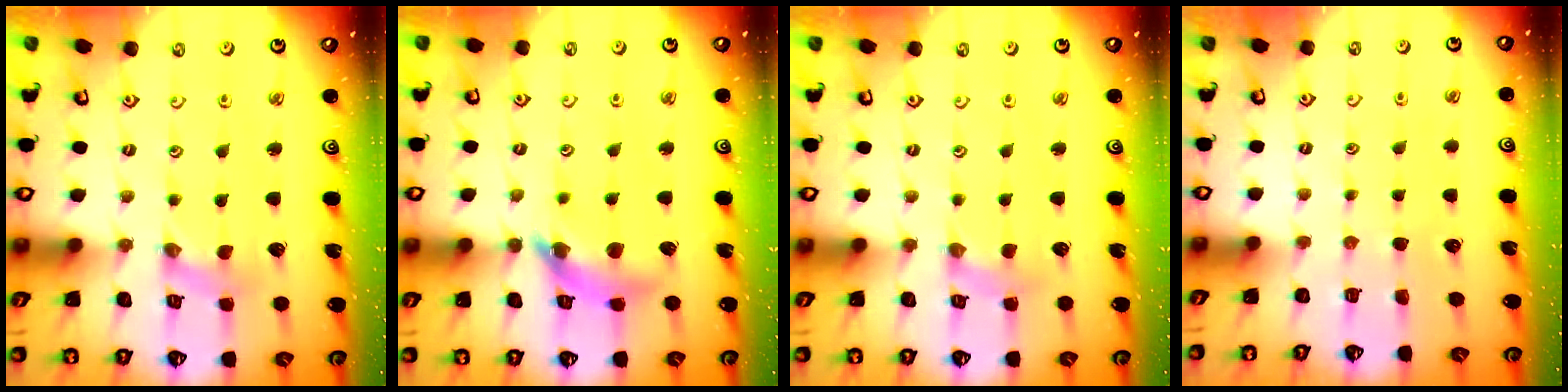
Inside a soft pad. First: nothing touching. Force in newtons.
{"total": 12.4, "press": 12.3, "slide": 1.6}
{"total": 2.2, "press": 2.2, "slide": 0.4}
{"total": 0.0}